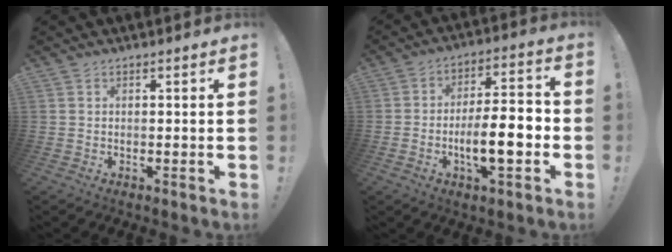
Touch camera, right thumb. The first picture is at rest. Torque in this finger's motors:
{"motor_torque": [1.48, 1.59, 1.11, -1.01, 0.27]}